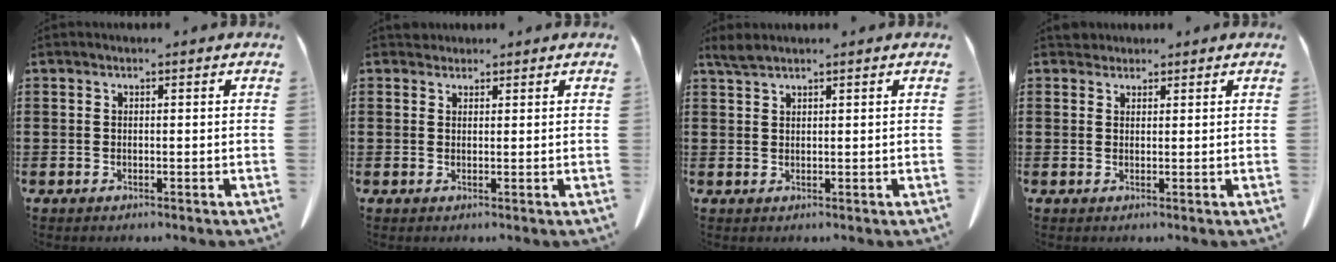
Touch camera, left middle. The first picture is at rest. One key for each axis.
{"total": 1.4, "fx": 1.3, "fy": 0.6, "fz": 0.1, "tx": -0.006, "ty": 0.001, "tz": 0.027}
{"total": 1.7, "fx": 1.4, "fy": 0.2, "fz": 0.9, "tx": -0.022, "ty": -0.002, "tz": 0.028}
{"total": 1.5, "fx": 1.4, "fy": 0.7, "fz": 0.0, "tx": -0.006, "ty": 0.001, "tz": 0.029}